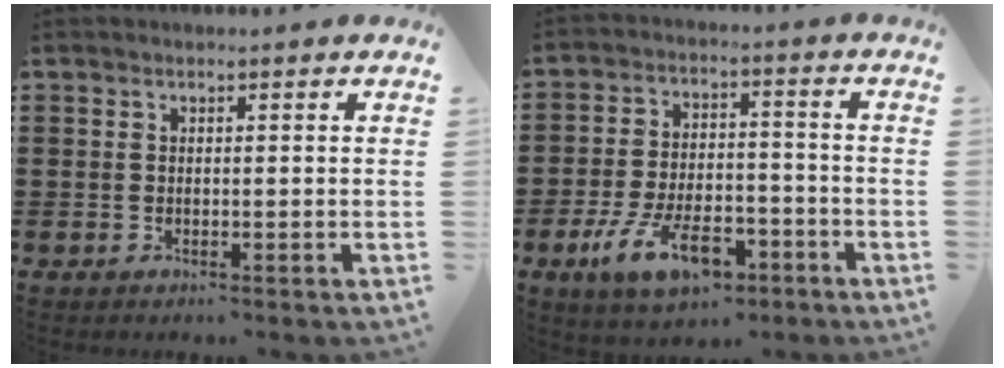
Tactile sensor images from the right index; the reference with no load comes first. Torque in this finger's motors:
{"motor_torque": [2.14, 0.00, 0.70, 0.08]}